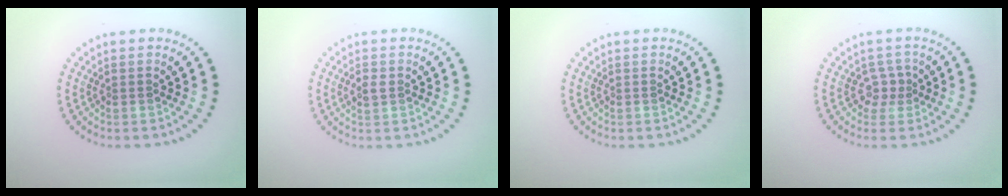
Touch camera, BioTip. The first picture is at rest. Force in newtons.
{"total": 1.2, "press": 1.2, "slide": 0.2}
{"total": 0.0}
{"total": 1.8, "press": 1.2, "slide": 1.3}